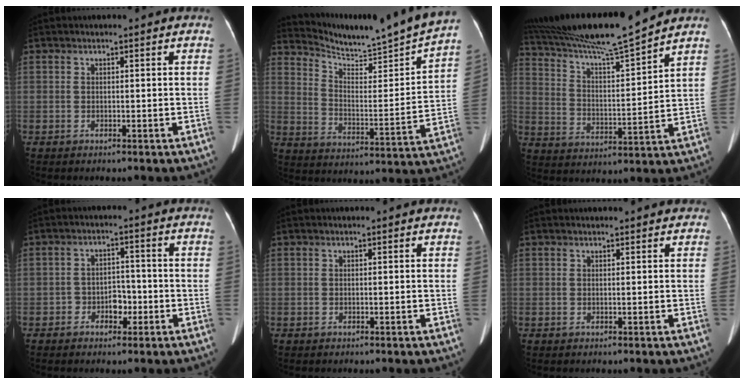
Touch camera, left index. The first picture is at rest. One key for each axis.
{"total": 19.3, "fx": 18.2, "fy": -1.5, "fz": 6.2, "tx": -0.115, "ty": -0.063, "tz": 0.259}
{"total": 16.1, "fx": 14.6, "fy": -1.6, "fz": 6.7, "tx": -0.127, "ty": -0.013, "tz": 0.246}
{"total": 3.4, "fx": -1.5, "fy": 2.3, "fz": 2.0, "tx": -0.027, "ty": 0.011, "tz": -0.025}
{"total": 0.0}
{"total": 3.0, "fx": 2.7, "fy": 1.0, "fz": 0.8, "tx": -0.007, "ty": 0.018, "tz": 0.024}